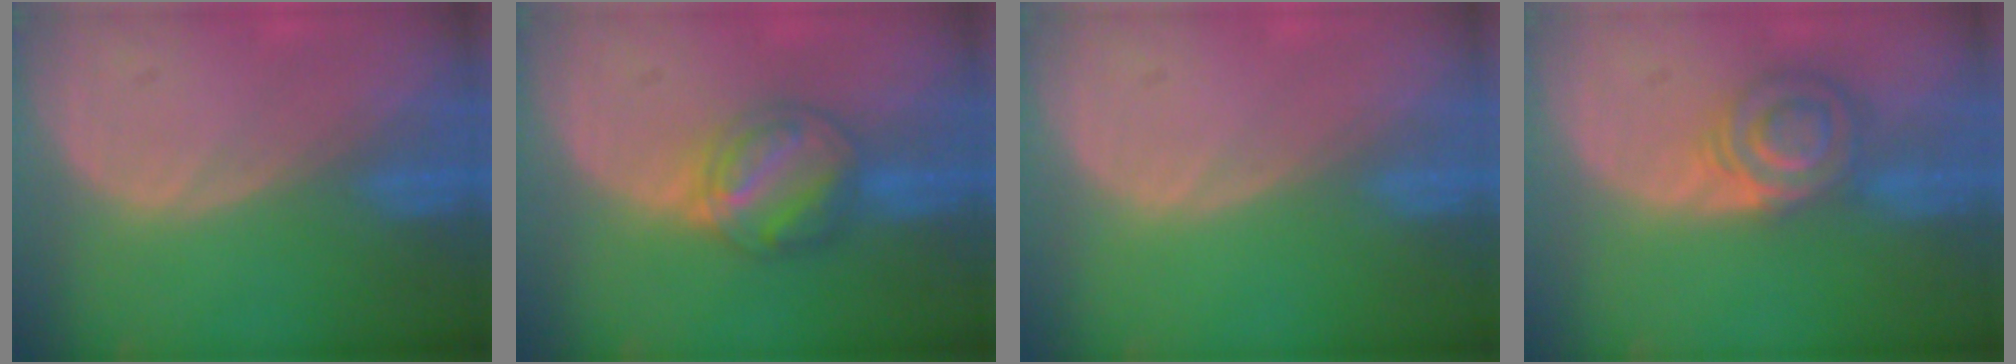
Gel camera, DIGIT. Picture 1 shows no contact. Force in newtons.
{"total": 6.1, "press": 6.0, "slide": 0.8}
{"total": 0.0}
{"total": 5.9, "press": 5.8, "slide": 0.8}